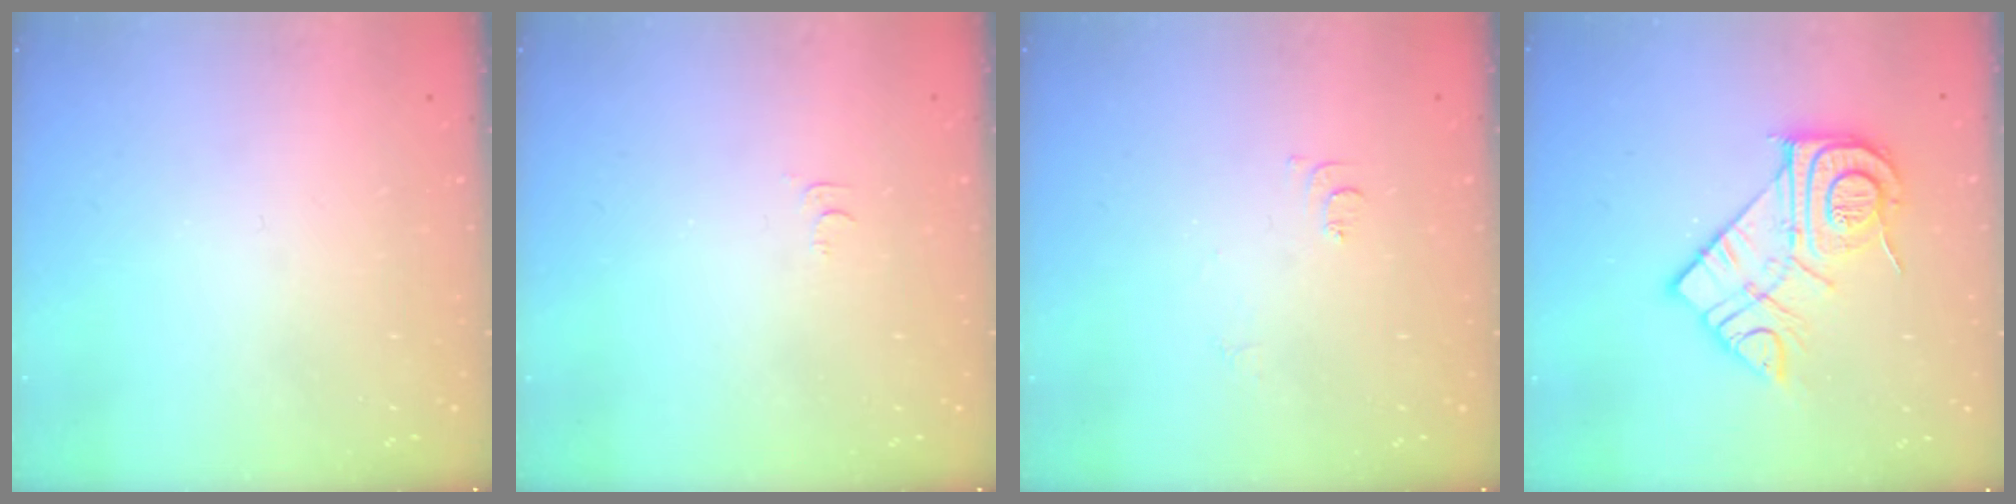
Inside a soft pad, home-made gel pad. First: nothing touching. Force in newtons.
{"total": 3.1, "press": 3.1, "slide": 0.4}
{"total": 5.7, "press": 5.6, "slide": 0.7}
{"total": 16.1, "press": 16.0, "slide": 1.1}